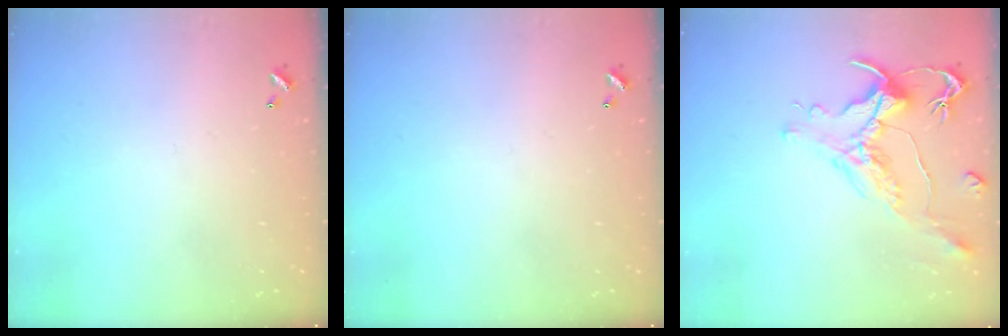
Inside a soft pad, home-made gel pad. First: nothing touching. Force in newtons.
{"total": 0.0}
{"total": 1.8, "press": 1.3, "slide": 1.2}